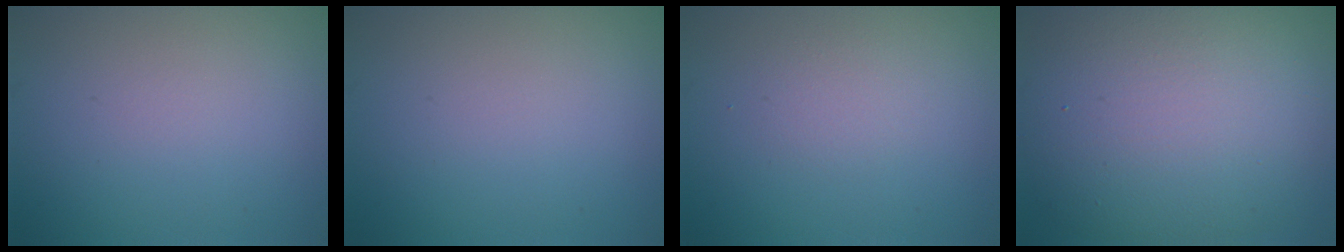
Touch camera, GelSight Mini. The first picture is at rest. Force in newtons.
{"total": 1.6, "press": 1.6, "slide": 0.0}
{"total": 1.2, "press": 1.2, "slide": 0.1}
{"total": 13.0, "press": 13.0, "slide": 0.9}